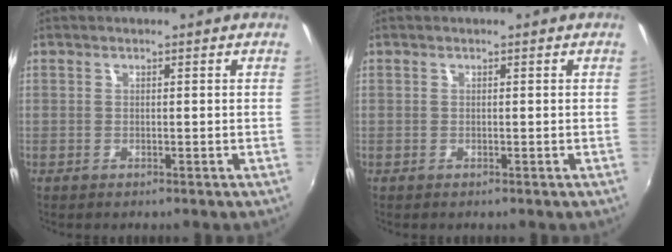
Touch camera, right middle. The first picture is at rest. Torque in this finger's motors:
{"motor_torque": [0.23, -0.69, 0.01, 0.00]}